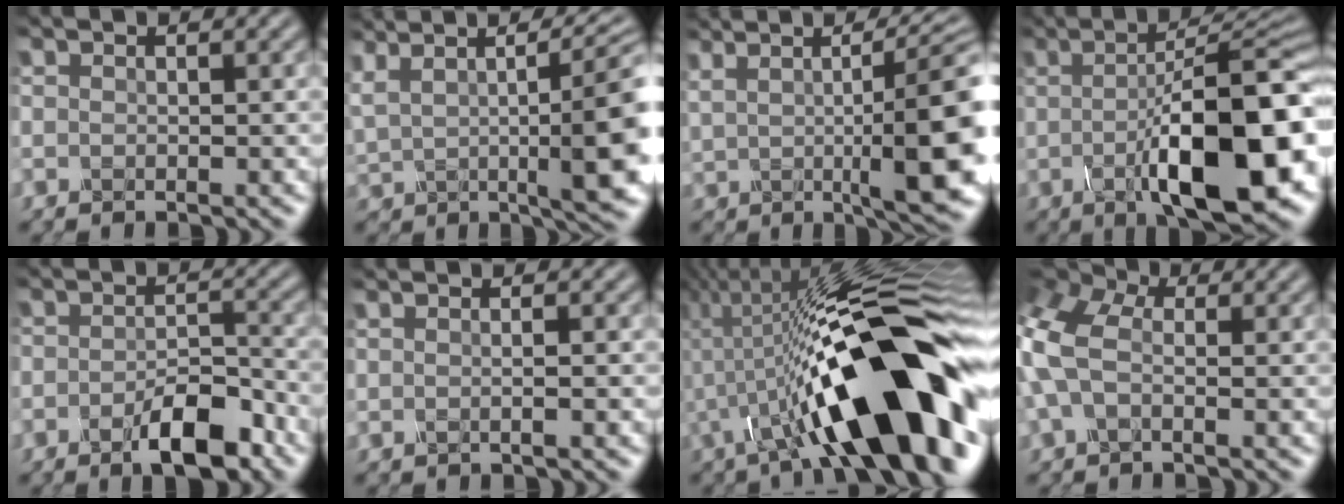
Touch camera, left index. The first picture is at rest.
{"total": 11.8, "force": [3.3, 3.4, 10.8], "torque": [-0.154, 0.022, 0.061]}
{"total": 12.0, "force": [1.2, 3.0, 11.5], "torque": [-0.131, 0.009, 0.028]}
{"total": 14.8, "force": [-2.2, 4.8, 13.8], "torque": [-0.168, 0.004, -0.038]}
{"total": 5.1, "force": [-2.8, 2.2, 3.6], "torque": [-0.050, 0.006, -0.047]}
{"total": 1.8, "force": [0.3, 0.8, 1.5], "torque": [-0.004, 0.000, -0.014]}
{"total": 17.0, "force": [-3.7, 5.0, 15.8], "torque": [-0.225, 0.040, -0.072]}
{"total": 7.6, "force": [1.0, 4.9, 5.8], "torque": [-0.165, 0.018, 0.010]}